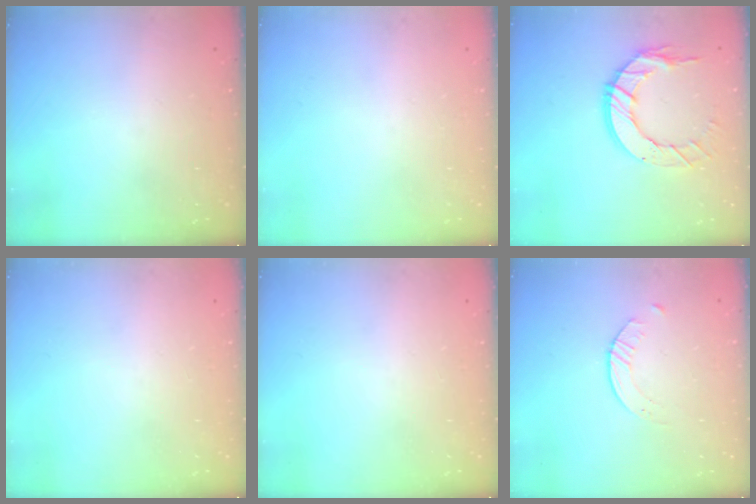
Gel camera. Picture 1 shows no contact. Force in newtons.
{"total": 0.0}
{"total": 12.3, "press": 12.3, "slide": 1.2}
{"total": 0.0}
{"total": 0.0}
{"total": 1.6, "press": 1.6, "slide": 0.3}